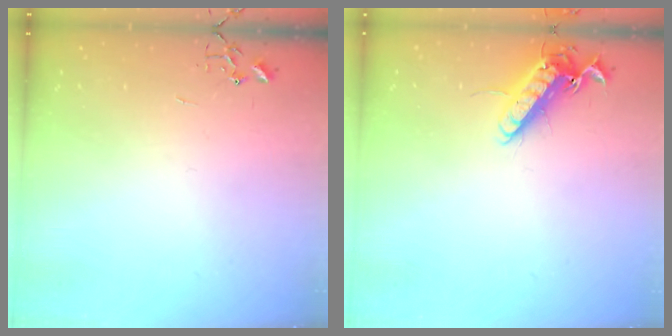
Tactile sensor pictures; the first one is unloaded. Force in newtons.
{"total": 13.5, "press": 13.5, "slide": 1.2}